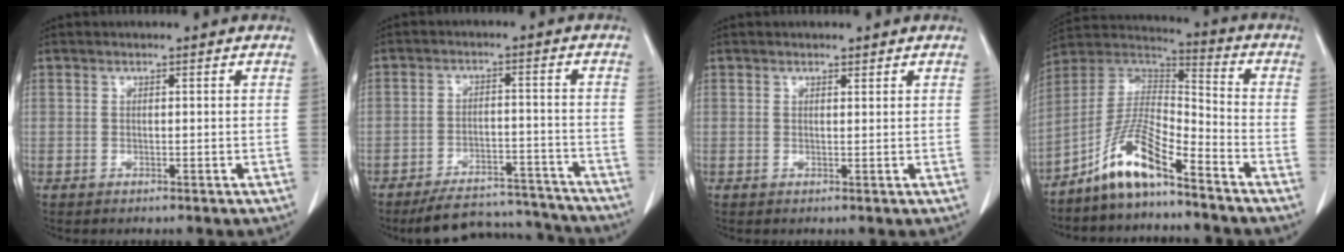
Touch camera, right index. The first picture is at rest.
{"total": 12.7, "force": [-12.2, 2.9, 1.7], "torque": [-0.013, 0.023, -0.166]}
{"total": 0.6, "force": [0.6, 0.2, 0.2], "torque": [-0.009, -0.004, 0.009]}
{"total": 10.8, "force": [-7.5, 1.8, 7.5], "torque": [-0.159, 0.015, -0.144]}